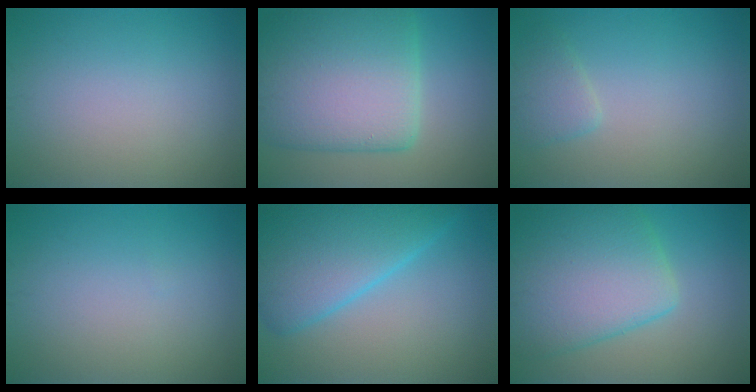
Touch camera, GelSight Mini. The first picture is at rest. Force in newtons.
{"total": 10.8, "press": 10.7, "slide": 0.7}
{"total": 1.9, "press": 1.9, "slide": 0.2}
{"total": 0.0}
{"total": 8.2, "press": 8.2, "slide": 0.3}
{"total": 8.9, "press": 8.9, "slide": 0.4}